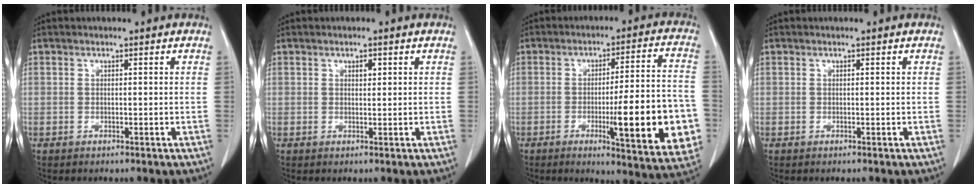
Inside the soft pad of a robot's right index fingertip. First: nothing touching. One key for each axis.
{"total": 1.1, "fx": 0.5, "fy": 0.5, "fz": 0.8, "tx": -0.013, "ty": -0.001, "tz": 0.006}
{"total": 17.6, "fx": -4.6, "fy": 2.2, "fz": 16.9, "tx": -0.180, "ty": 0.004, "tz": -0.052}
{"total": 0.0}